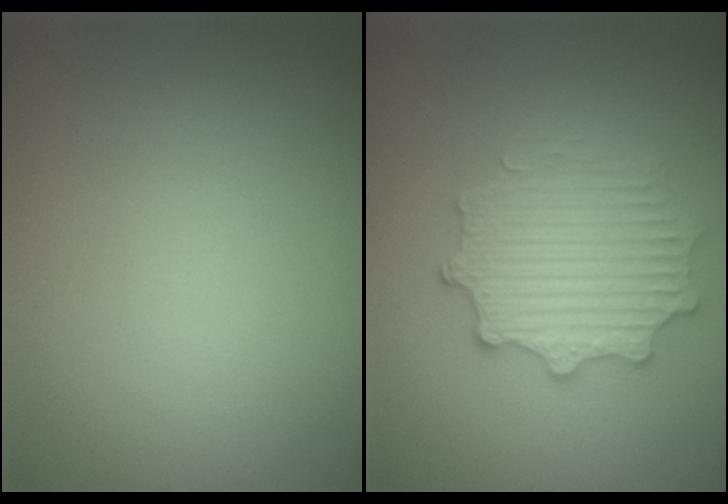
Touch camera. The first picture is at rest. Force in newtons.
{"total": 4.5, "press": 3.8, "slide": 2.4}